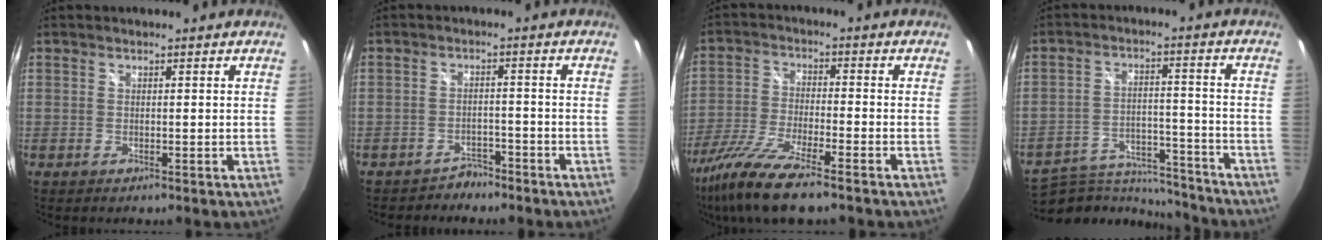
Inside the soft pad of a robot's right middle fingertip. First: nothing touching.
{"total": 3.6, "force": [-3.1, 1.7, 0.1], "torque": [-0.007, 0.007, -0.047]}
{"total": 13.6, "force": [-10.0, 1.9, 9.0], "torque": [-0.198, -0.038, -0.194]}
{"total": 16.7, "force": [-15.1, 4.1, 5.8], "torque": [-0.117, -0.008, -0.224]}